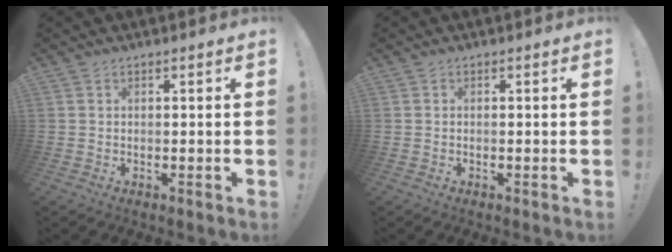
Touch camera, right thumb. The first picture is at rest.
{"total": 0.0}